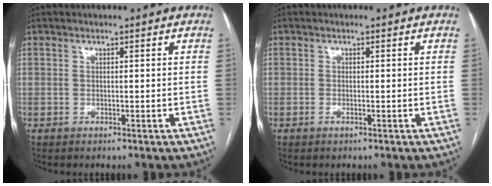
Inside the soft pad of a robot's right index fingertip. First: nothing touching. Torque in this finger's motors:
{"motor_torque": [-0.14, -0.11, -0.04, 0.00]}